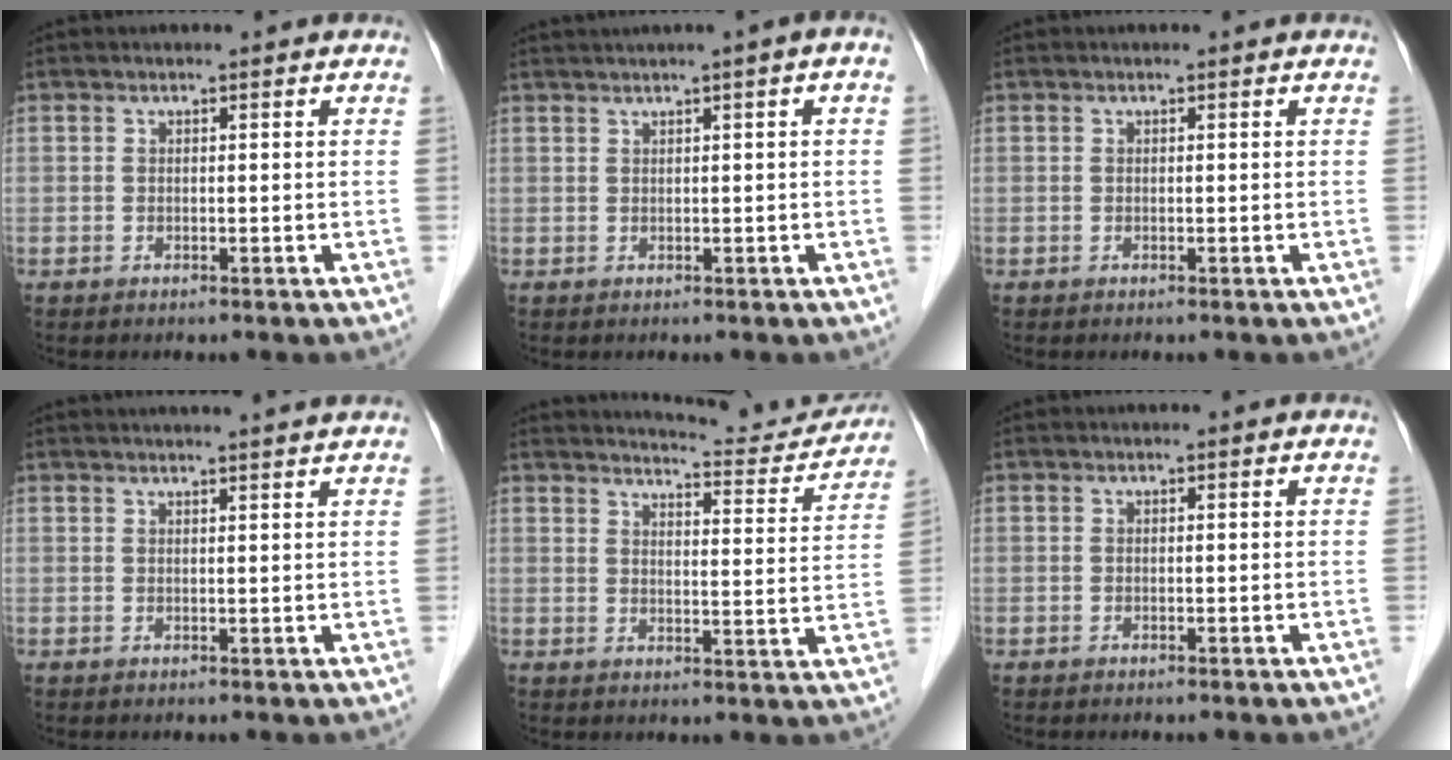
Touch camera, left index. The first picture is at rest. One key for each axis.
{"total": 3.1, "fx": 1.3, "fy": -0.2, "fz": 2.7, "tx": -0.049, "ty": 0.012, "tz": 0.026}
{"total": 0.0}
{"total": 7.9, "fx": 7.3, "fy": -0.8, "fz": 2.9, "tx": -0.033, "ty": 0.022, "tz": 0.078}
{"total": 12.4, "fx": 12.2, "fy": 1.0, "fz": 2.1, "tx": -0.025, "ty": -0.029, "tz": 0.144}
{"total": 0.0}